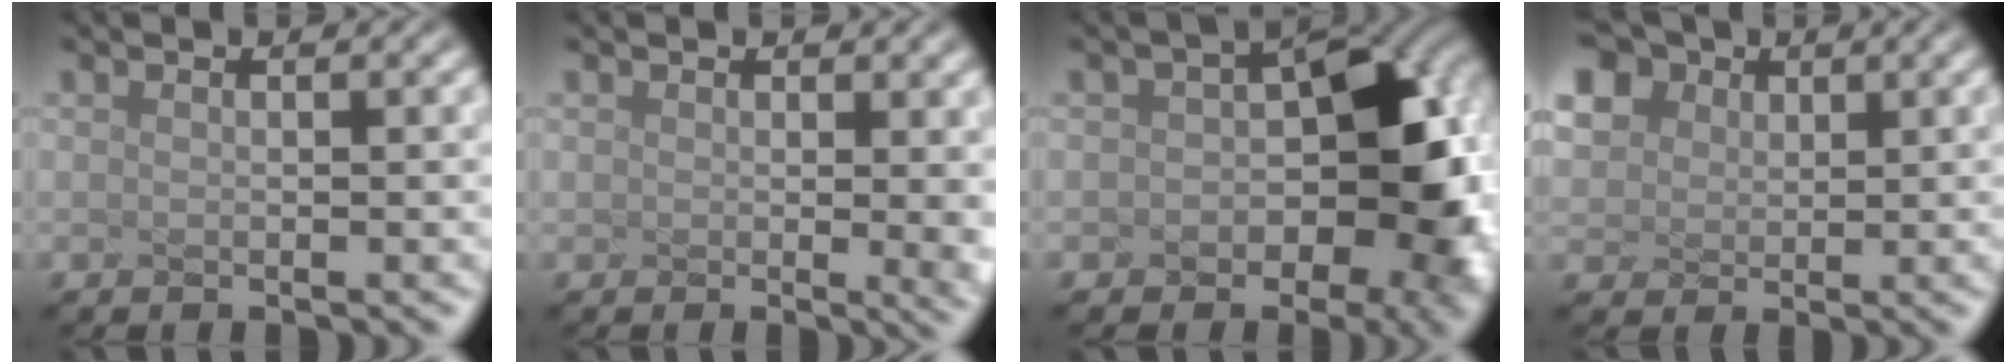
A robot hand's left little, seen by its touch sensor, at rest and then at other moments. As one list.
[{"total": 3.4, "force": [1.0, 1.1, 3.1], "torque": [-0.031, 0.007, 0.032]}, {"total": 10.1, "force": [-2.6, 5.7, 7.9], "torque": [-0.118, -0.020, 0.001]}, {"total": 6.5, "force": [3.7, 4.8, 2.5], "torque": [-0.120, 0.026, 0.098]}]